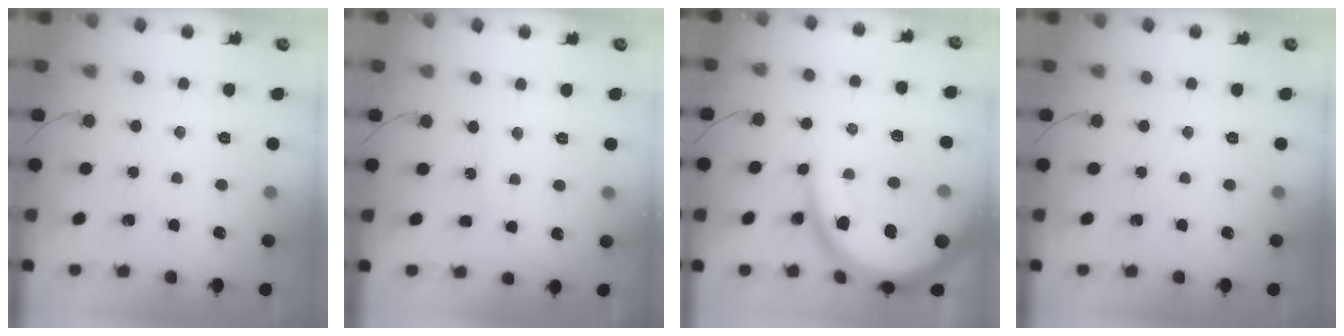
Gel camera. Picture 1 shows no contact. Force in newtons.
{"total": 4.5, "press": 4.5, "slide": 0.5}
{"total": 16.4, "press": 16.3, "slide": 1.5}
{"total": 0.0}